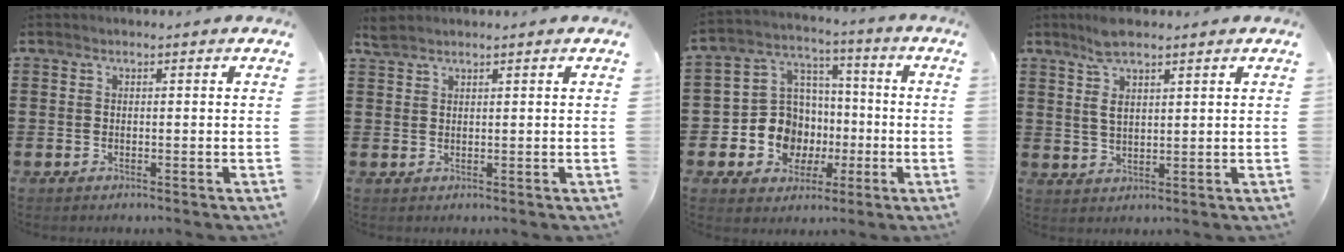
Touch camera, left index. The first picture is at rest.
{"total": 1.5, "force": [1.4, 0.1, 0.5], "torque": [-0.014, -0.001, 0.027]}
{"total": 10.3, "force": [-2.1, 9.5, 3.4], "torque": [-0.114, 0.011, -0.031]}
{"total": 4.6, "force": [2.7, 1.7, 3.3], "torque": [-0.071, 0.007, 0.047]}